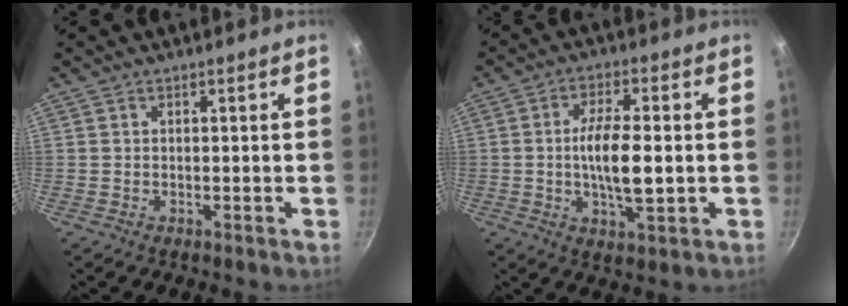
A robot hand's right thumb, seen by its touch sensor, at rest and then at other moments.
{"total": 9.6, "force": [-0.7, 3.4, 8.9], "torque": [-0.161, 0.004, -0.014]}